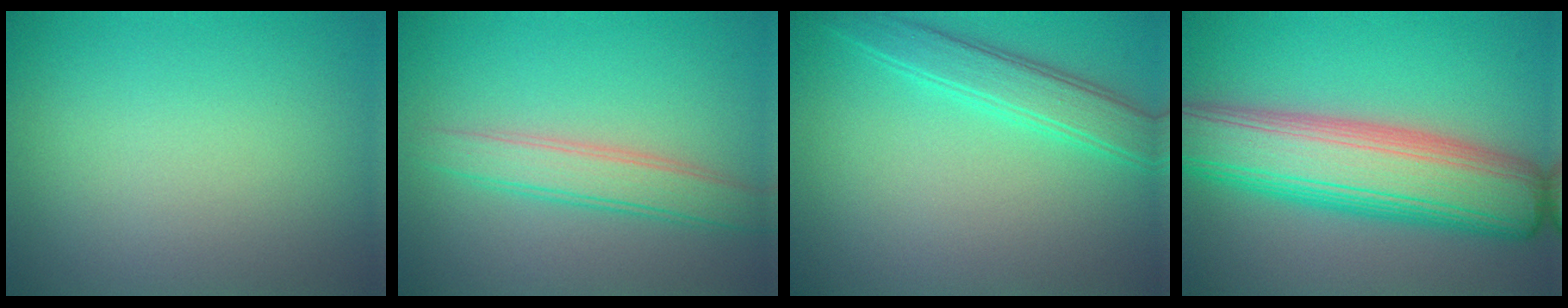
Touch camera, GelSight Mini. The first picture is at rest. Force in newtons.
{"total": 3.4, "press": 3.4, "slide": 0.1}
{"total": 3.5, "press": 3.5, "slide": 0.2}
{"total": 10.6, "press": 10.6, "slide": 0.3}